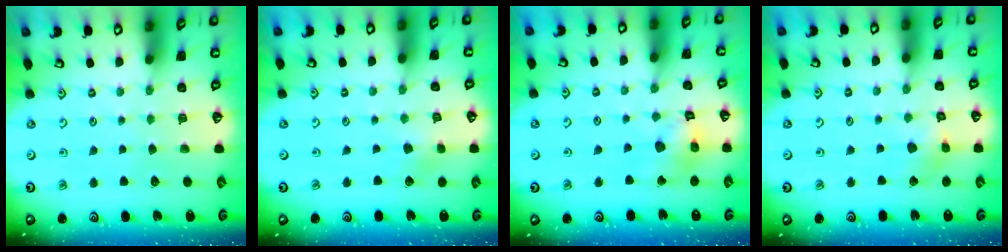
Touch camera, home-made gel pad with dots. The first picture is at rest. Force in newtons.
{"total": 3.3, "press": 3.3, "slide": 0.3}
{"total": 11.3, "press": 11.2, "slide": 1.4}
{"total": 5.8, "press": 5.8, "slide": 0.4}